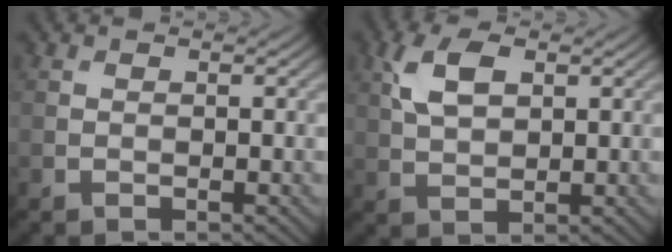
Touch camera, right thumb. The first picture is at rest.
{"total": 5.6, "force": [2.1, 3.0, 4.2], "torque": [-0.100, 0.005, 0.040]}